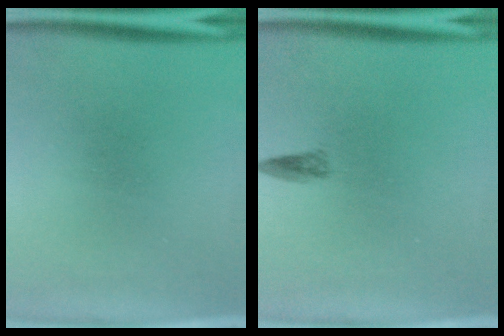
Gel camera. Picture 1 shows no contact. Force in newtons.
{"total": 1.3}